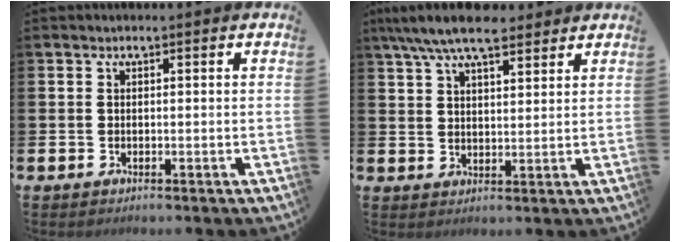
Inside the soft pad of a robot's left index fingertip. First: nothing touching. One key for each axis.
{"total": 7.8, "fx": 6.8, "fy": 2.0, "fz": 3.3, "tx": -0.074, "ty": -0.022, "tz": 0.122}